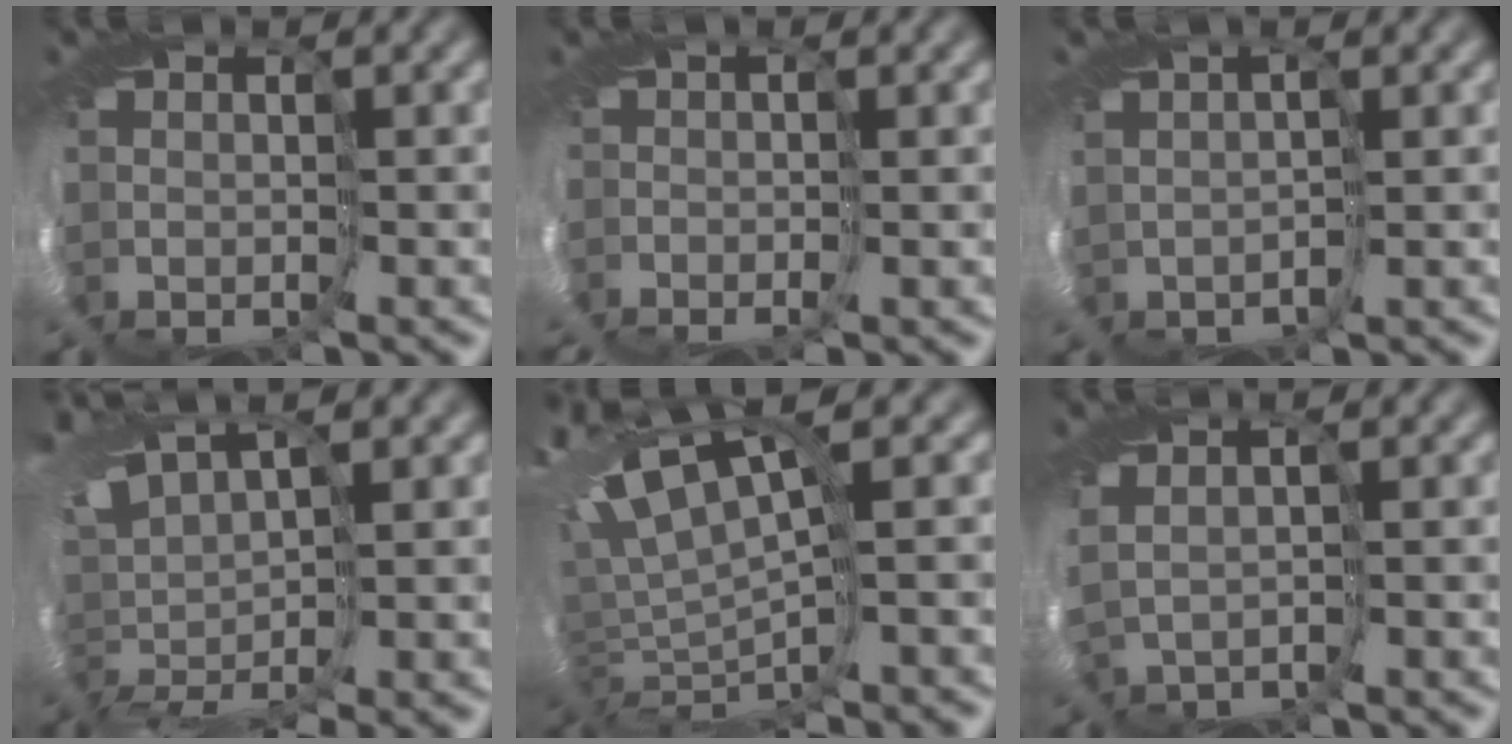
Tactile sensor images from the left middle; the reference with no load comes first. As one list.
[{"total": 3.5, "force": [-1.7, 0.7, 3.0], "torque": [-0.054, -0.003, -0.031]}, {"total": 1.3, "force": [1.0, 0.5, 0.7], "torque": [-0.009, 0.014, 0.003]}, {"total": 7.1, "force": [0.1, 2.0, 6.8], "torque": [-0.159, -0.005, 0.003]}, {"total": 7.1, "force": [1.1, 2.2, 6.7], "torque": [-0.153, 0.002, 0.048]}, {"total": 2.7, "force": [0.9, 1.7, 2.0], "torque": [-0.058, 0.011, 0.015]}]